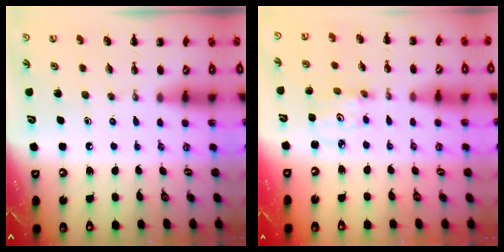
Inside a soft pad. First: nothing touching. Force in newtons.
{"total": 2.6, "press": 2.6, "slide": 0.3}